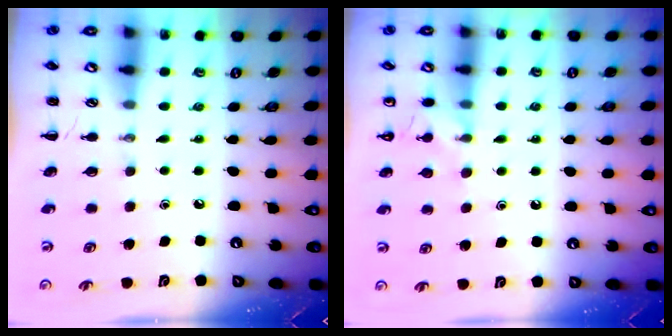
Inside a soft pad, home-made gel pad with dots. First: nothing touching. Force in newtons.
{"total": 7.4, "press": 7.3, "slide": 1.5}